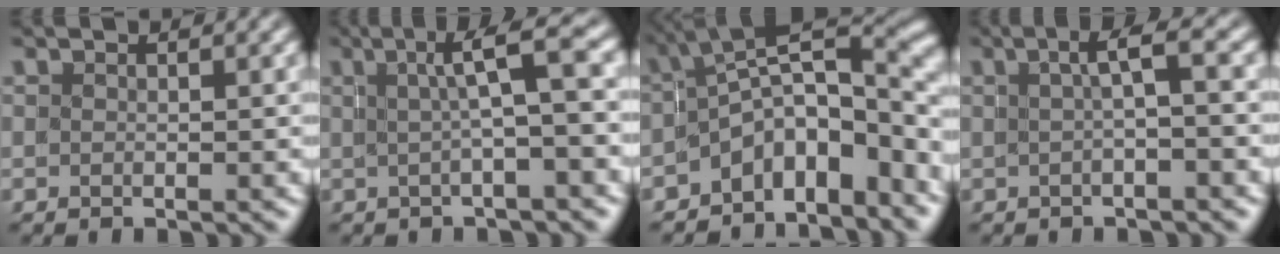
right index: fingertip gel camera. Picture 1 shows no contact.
{"total": 3.6, "force": [0.5, -0.5, 3.5], "torque": [-0.039, 0.017, 0.008]}
{"total": 11.5, "force": [-2.2, 6.4, 9.3], "torque": [-0.129, -0.014, -0.034]}
{"total": 2.1, "force": [0.0, -0.2, 2.1], "torque": [-0.023, 0.008, 0.003]}